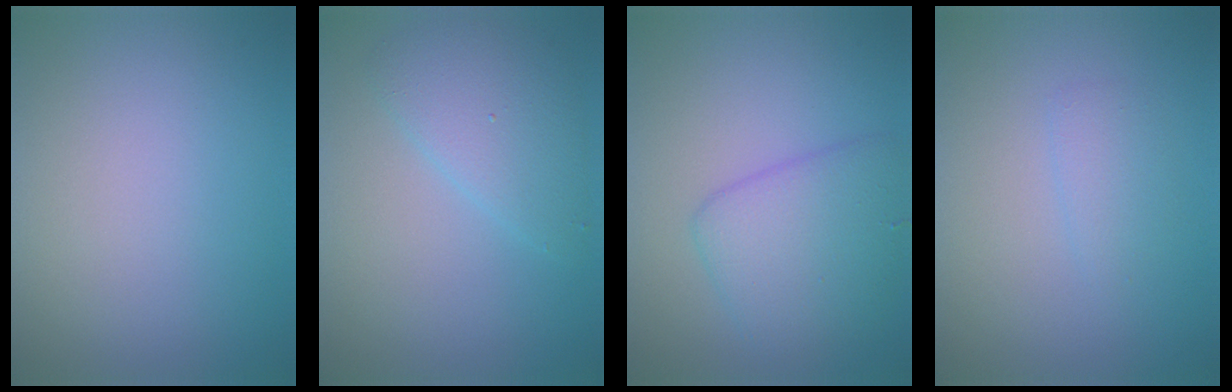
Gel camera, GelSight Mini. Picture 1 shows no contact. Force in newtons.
{"total": 3.4, "press": 3.4, "slide": 0.1}
{"total": 4.6, "press": 4.6, "slide": 0.1}
{"total": 1.3, "press": 1.3, "slide": 0.0}